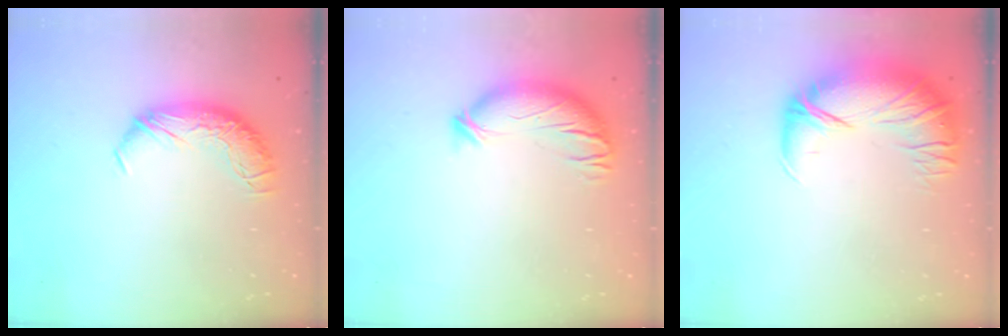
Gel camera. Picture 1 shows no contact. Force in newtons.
{"total": 3.6, "press": 2.9, "slide": 2.2}
{"total": 2.9, "press": 0.7, "slide": 2.9}